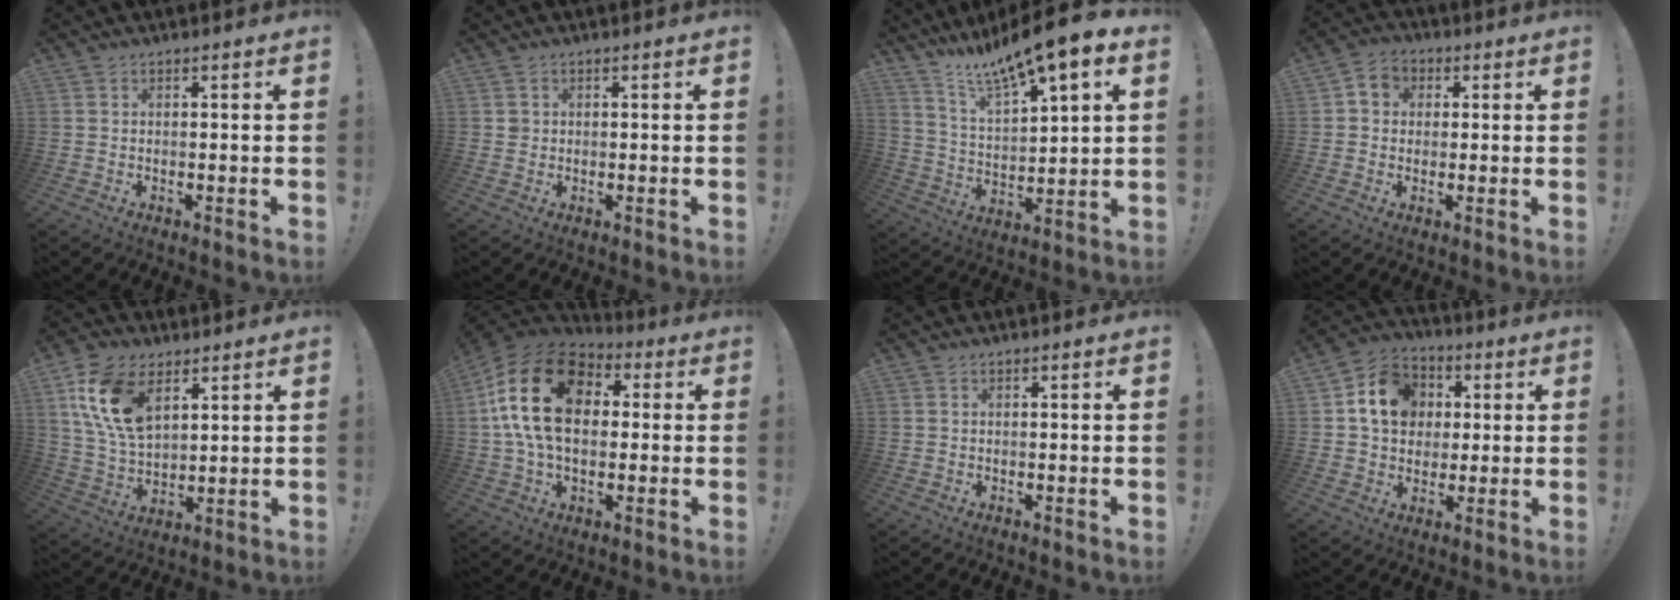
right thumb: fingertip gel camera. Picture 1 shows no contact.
{"total": 1.4, "force": [0.4, 1.3, 0.3], "torque": [-0.006, 0.004, 0.008]}
{"total": 12.6, "force": [10.3, 1.7, 7.0], "torque": [-0.132, -0.082, 0.170]}
{"total": 5.7, "force": [1.1, 5.1, 2.4], "torque": [-0.033, 0.008, 0.021]}
{"total": 15.8, "force": [7.2, 9.4, 10.4], "torque": [-0.207, -0.021, 0.135]}
{"total": 18.8, "force": [4.6, 12.8, 13.0], "torque": [-0.235, 0.002, 0.085]}
{"total": 0.0}
{"total": 13.6, "force": [3.2, 11.3, 6.8], "torque": [-0.103, 0.005, 0.070]}